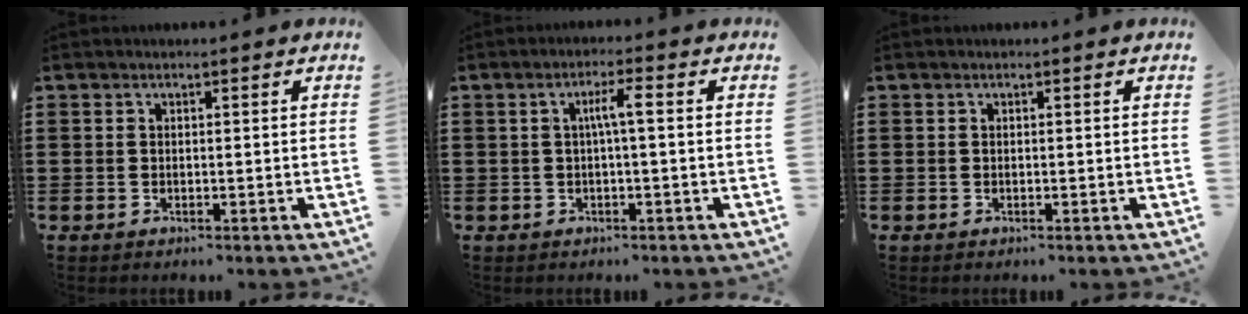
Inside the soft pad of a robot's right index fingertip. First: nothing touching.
{"total": 3.4, "force": [0.0, 0.2, 3.4], "torque": [-0.064, 0.004, -0.004]}
{"total": 0.0}